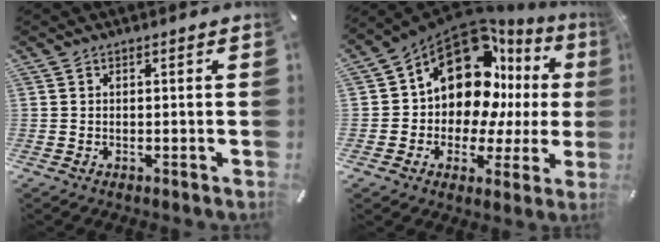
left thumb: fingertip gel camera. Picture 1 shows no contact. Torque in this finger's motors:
{"motor_torque": [1.96, 2.50, 1.61, -1.16, 0.35]}